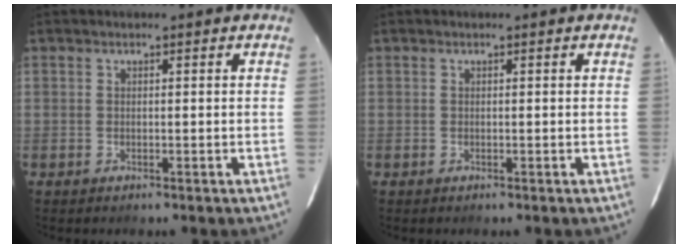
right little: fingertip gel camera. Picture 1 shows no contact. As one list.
[{"total": 0.0}]